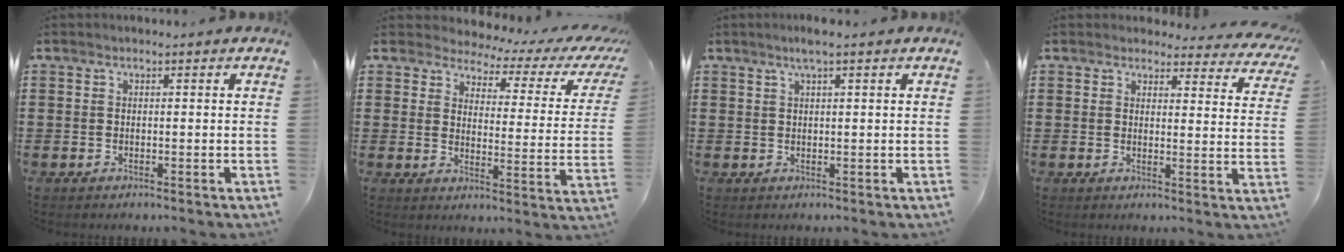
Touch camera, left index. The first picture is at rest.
{"total": 2.6, "force": [2.1, 1.1, 1.2], "torque": [-0.034, -0.021, 0.025]}
{"total": 2.4, "force": [1.6, 0.0, 1.8], "torque": [-0.037, 0.002, 0.029]}
{"total": 3.6, "force": [3.4, 0.7, 0.9], "torque": [-0.017, -0.019, 0.059]}